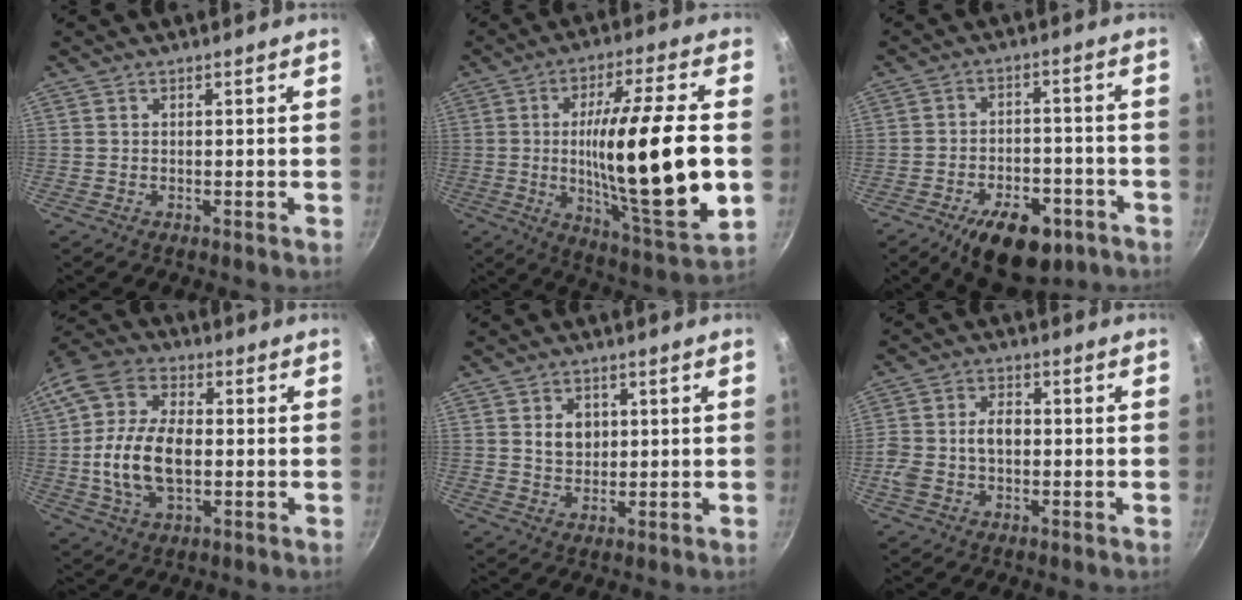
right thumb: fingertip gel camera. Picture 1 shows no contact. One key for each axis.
{"total": 24.3, "fx": -1.3, "fy": 4.9, "fz": 23.8, "tx": -0.386, "ty": -0.005, "tz": -0.015}
{"total": 14.0, "fx": -7.6, "fy": 7.4, "fz": 9.0, "tx": -0.104, "ty": 0.039, "tz": -0.102}
{"total": 15.5, "fx": -0.6, "fy": 9.6, "fz": 12.2, "tx": -0.226, "ty": 0.019, "tz": -0.018}
{"total": 4.8, "fx": 1.0, "fy": 3.8, "fz": 2.7, "tx": -0.026, "ty": -0.004, "tz": 0.019}
{"total": 7.2, "fx": -0.8, "fy": 5.0, "fz": 5.2, "tx": -0.085, "ty": 0.024, "tz": -0.022}